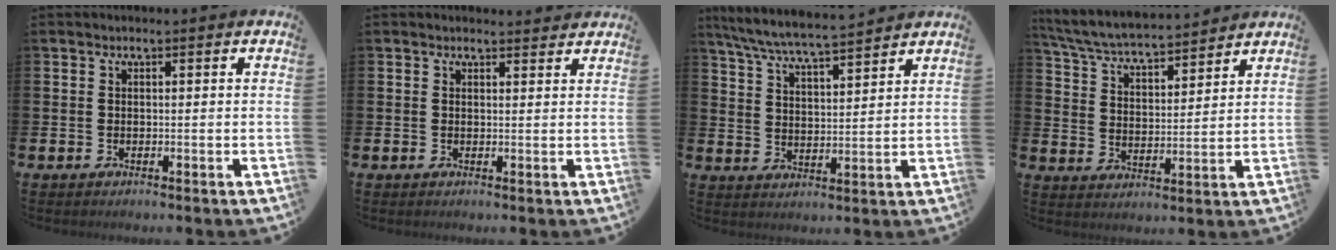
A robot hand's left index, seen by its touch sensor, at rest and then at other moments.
{"total": 1.4, "force": [1.4, 0.3, 0.0], "torque": [0.012, -0.007, 0.023]}
{"total": 6.8, "force": [6.6, 0.2, 1.9], "torque": [-0.060, -0.040, 0.116]}
{"total": 5.8, "force": [5.6, 0.5, 1.3], "torque": [-0.054, -0.042, 0.095]}